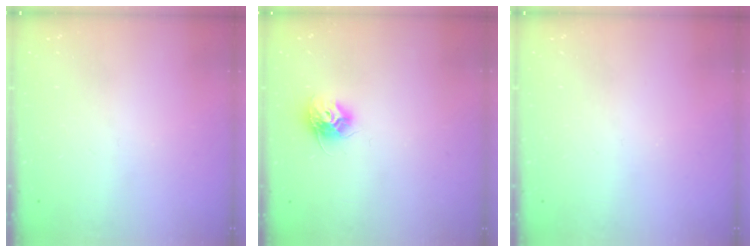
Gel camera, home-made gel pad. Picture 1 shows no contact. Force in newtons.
{"total": 9.4, "press": 9.4, "slide": 0.2}
{"total": 0.0}